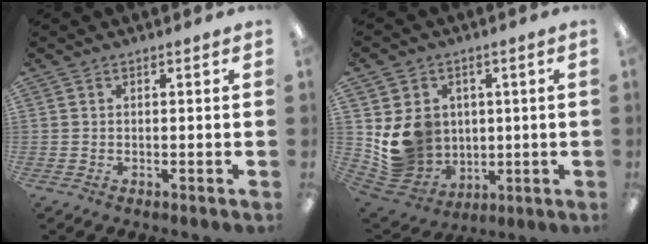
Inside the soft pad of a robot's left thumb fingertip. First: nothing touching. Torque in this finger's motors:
{"motor_torque": [1.13, 2.41, 1.07, -1.08, 0.10]}